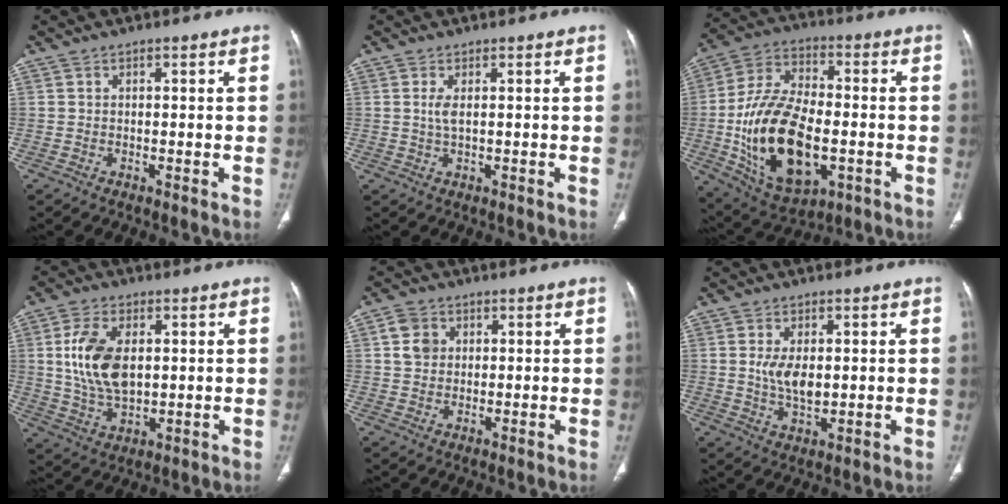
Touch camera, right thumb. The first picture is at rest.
{"total": 2.0, "force": [0.4, 0.6, 1.9], "torque": [-0.049, -0.001, 0.014]}
{"total": 22.4, "force": [-4.2, 12.4, 18.2], "torque": [-0.329, 0.011, -0.058]}
{"total": 12.1, "force": [2.0, 7.0, 9.6], "torque": [-0.182, -0.008, 0.044]}
{"total": 4.4, "force": [1.2, 3.7, 2.1], "torque": [-0.026, 0.002, 0.022]}
{"total": 5.9, "force": [0.7, 3.0, 5.0], "torque": [-0.093, -0.011, 0.017]}